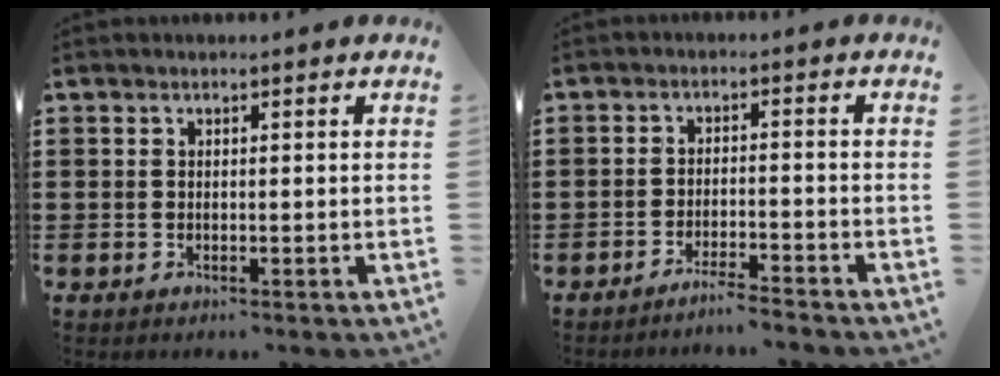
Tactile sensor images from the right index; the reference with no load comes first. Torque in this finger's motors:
{"motor_torque": [0.43, 0.50, 0.06, 0.00]}